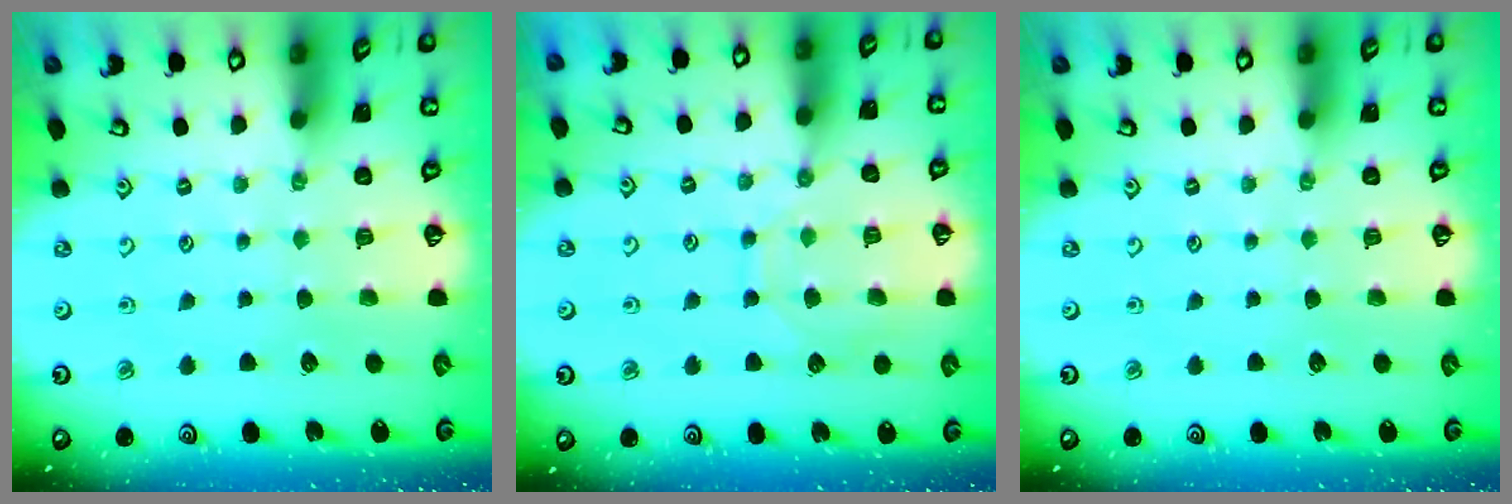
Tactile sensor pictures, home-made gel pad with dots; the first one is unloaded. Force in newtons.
{"total": 8.9, "press": 8.9, "slide": 0.7}
{"total": 0.0}